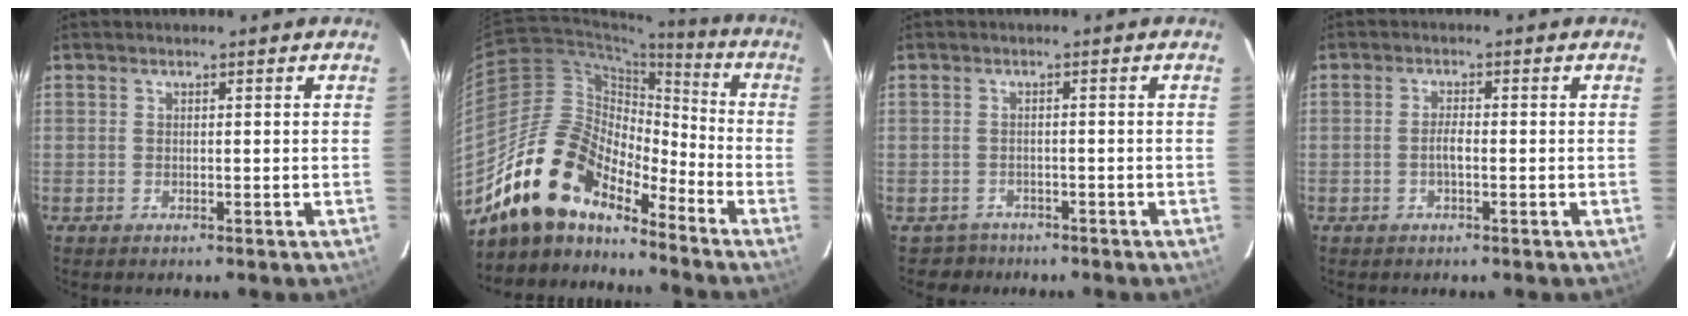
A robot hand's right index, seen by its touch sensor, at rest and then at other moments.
{"total": 16.4, "force": [-13.4, 6.3, 7.0], "torque": [-0.131, 0.010, -0.252]}
{"total": 2.8, "force": [-2.1, 1.9, -0.4], "torque": [0.000, 0.008, -0.032]}
{"total": 2.0, "force": [-0.6, 0.5, 1.8], "torque": [-0.035, 0.001, -0.013]}